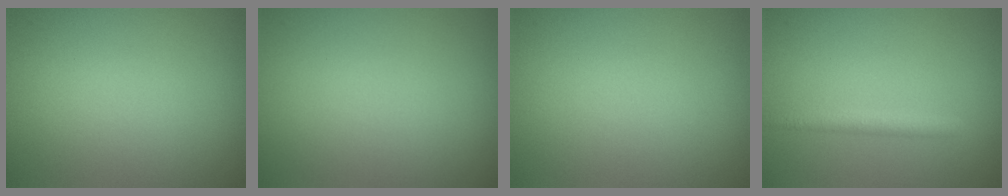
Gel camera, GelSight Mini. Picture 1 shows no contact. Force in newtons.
{"total": 0.0}
{"total": 0.0}
{"total": 1.8, "press": 1.8, "slide": 0.1}